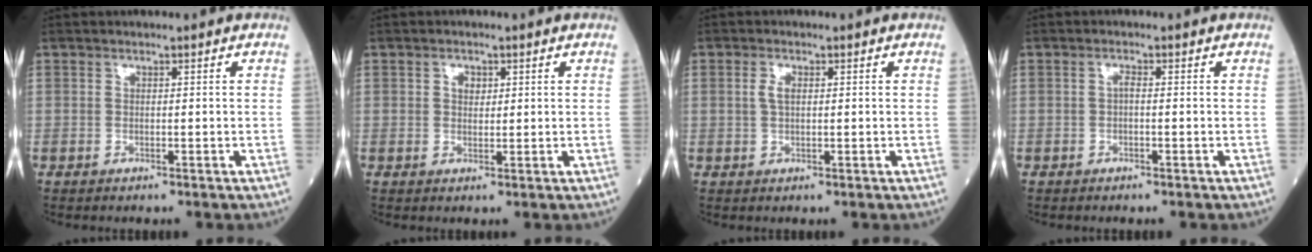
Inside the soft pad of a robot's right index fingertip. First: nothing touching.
{"total": 1.7, "force": [0.6, 1.3, 1.0], "torque": [-0.016, 0.000, 0.009]}
{"total": 1.9, "force": [0.4, 0.8, 1.7], "torque": [-0.037, 0.004, 0.009]}
{"total": 0.9, "force": [-0.1, 0.2, 0.9], "torque": [-0.017, 0.002, -0.004]}